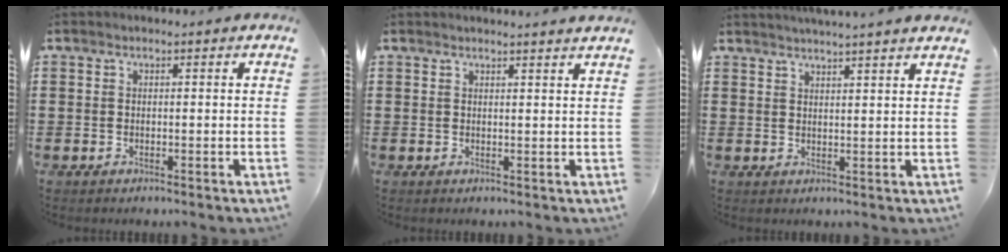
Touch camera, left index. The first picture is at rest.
{"total": 1.6, "force": [1.5, -0.3, 0.3], "torque": [-0.008, -0.001, 0.029]}
{"total": 2.7, "force": [2.6, -0.7, 0.3], "torque": [-0.013, -0.011, 0.046]}